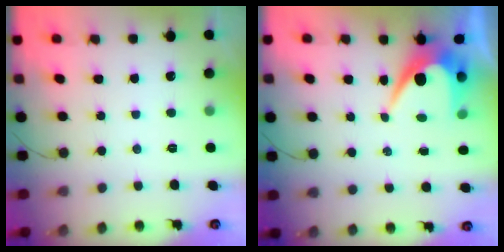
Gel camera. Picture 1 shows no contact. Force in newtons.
{"total": 6.1, "press": 6.1, "slide": 0.5}